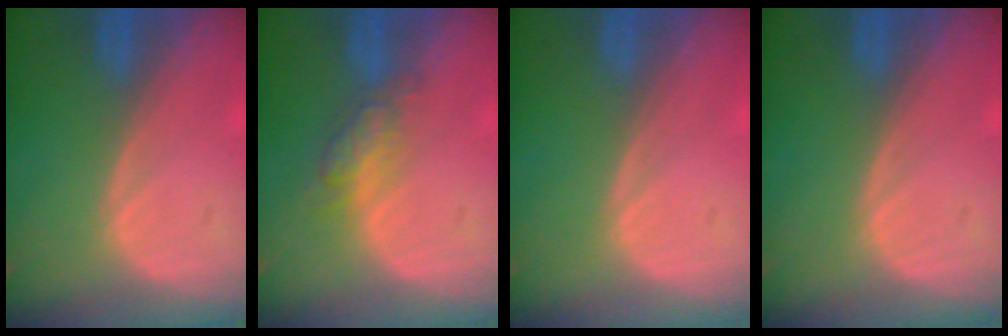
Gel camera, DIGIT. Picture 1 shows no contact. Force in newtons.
{"total": 4.9, "press": 4.3, "slide": 2.3}
{"total": 0.0}
{"total": 0.0}